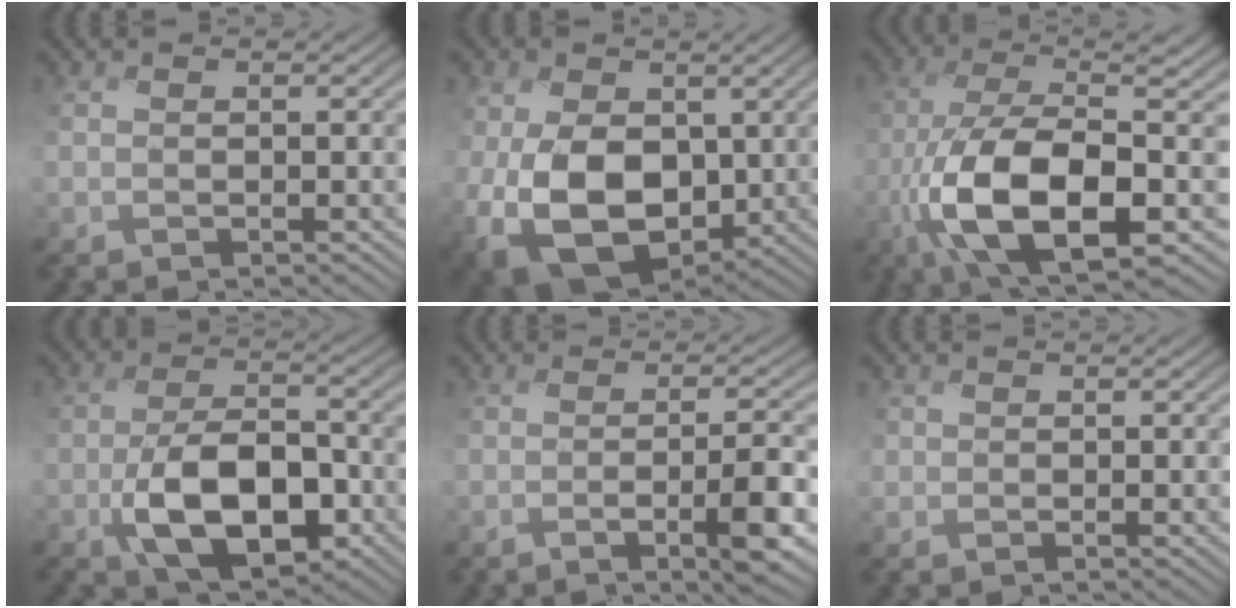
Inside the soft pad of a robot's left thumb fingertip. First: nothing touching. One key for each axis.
{"total": 13.1, "fx": -1.1, "fy": 9.0, "fz": 9.5, "tx": -0.219, "ty": -0.026, "tz": -0.018}
{"total": 14.1, "fx": -4.2, "fy": 5.0, "fz": 12.5, "tx": -0.256, "ty": -0.020, "tz": -0.076}
{"total": 10.8, "fx": -4.0, "fy": 5.6, "fz": 8.3, "tx": -0.161, "ty": -0.006, "tz": -0.072}
{"total": 5.9, "fx": -1.8, "fy": 1.2, "fz": 5.5, "tx": -0.085, "ty": -0.003, "tz": -0.030}
{"total": 1.5, "fx": 0.3, "fy": 1.2, "fz": 0.8, "tx": -0.019, "ty": -0.005, "tz": 0.006}